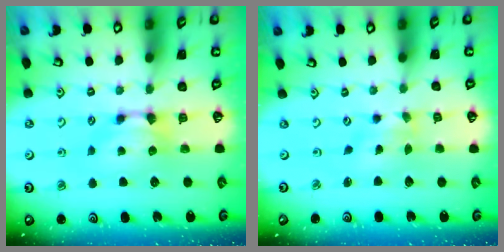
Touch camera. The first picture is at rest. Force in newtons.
{"total": 2.3, "press": 2.1, "slide": 0.9}